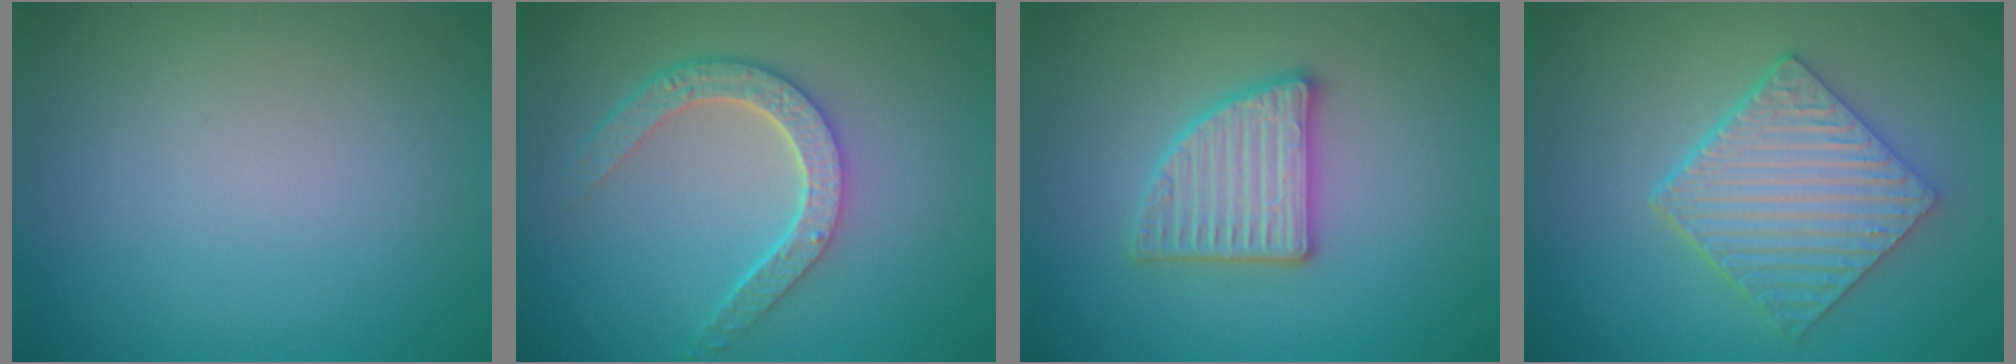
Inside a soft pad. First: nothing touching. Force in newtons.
{"total": 4.5, "press": 3.5, "slide": 2.9}
{"total": 3.6, "press": 3.5, "slide": 0.5}
{"total": 5.4, "press": 4.5, "slide": 3.1}